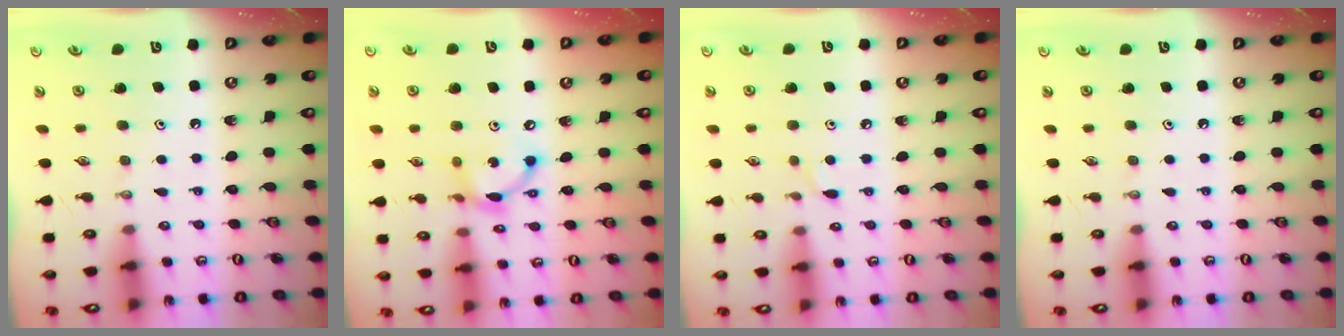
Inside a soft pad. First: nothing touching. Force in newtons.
{"total": 10.3, "press": 10.3, "slide": 0.6}
{"total": 4.5, "press": 4.4, "slide": 0.6}
{"total": 0.0}